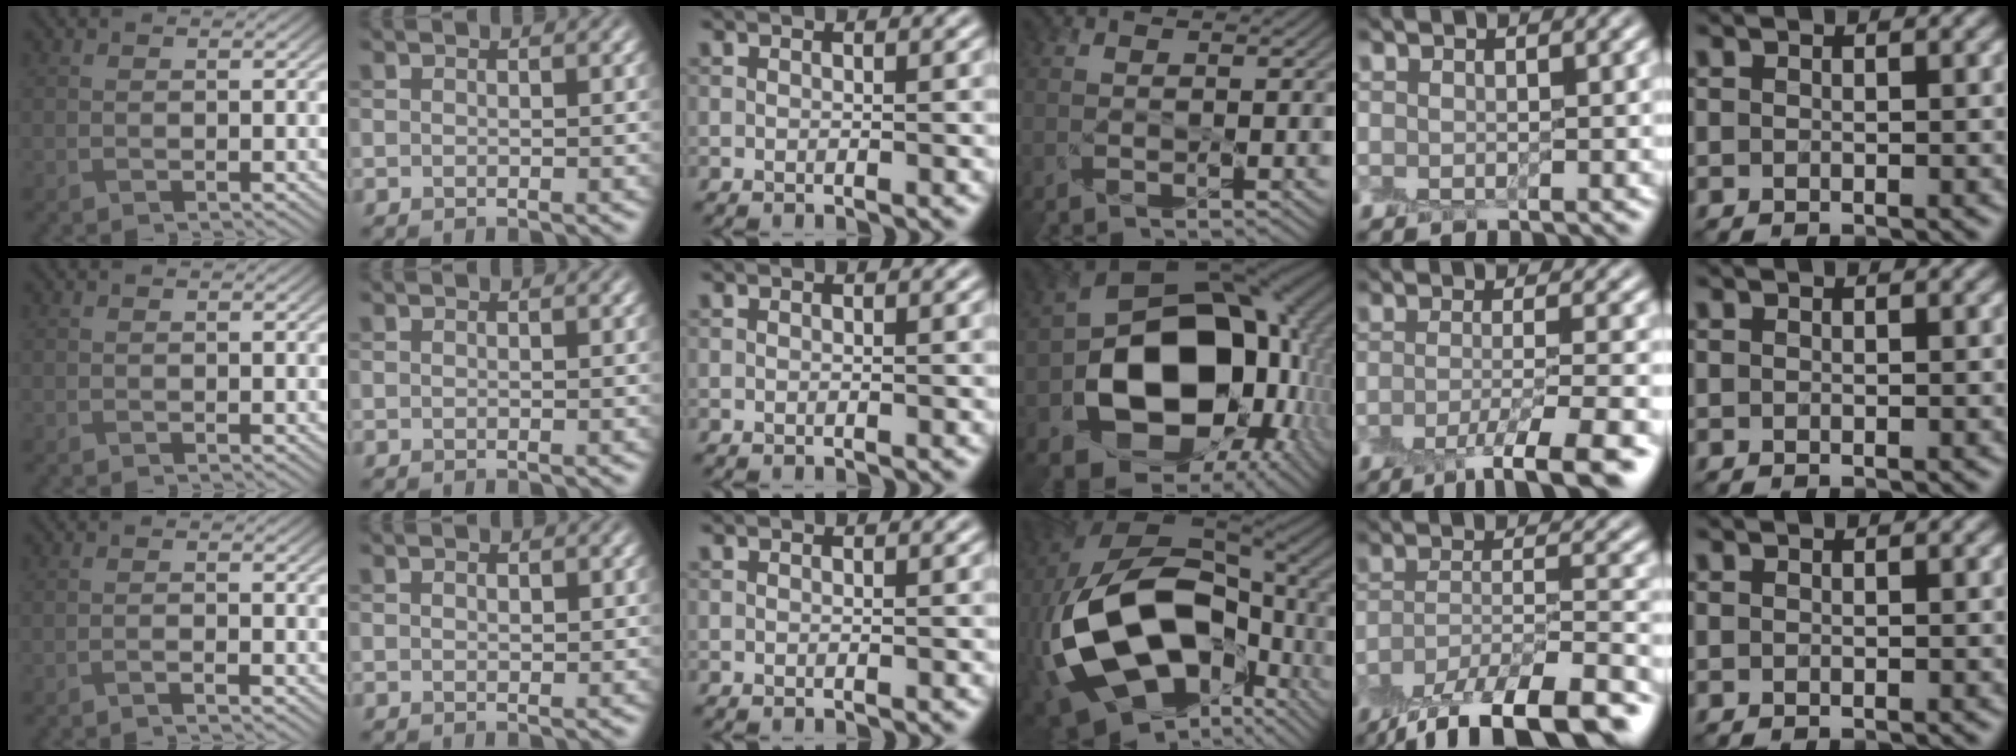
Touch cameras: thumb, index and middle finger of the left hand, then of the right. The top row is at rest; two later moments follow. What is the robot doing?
{"motion": "peel", "object": "plastic screen protector"}